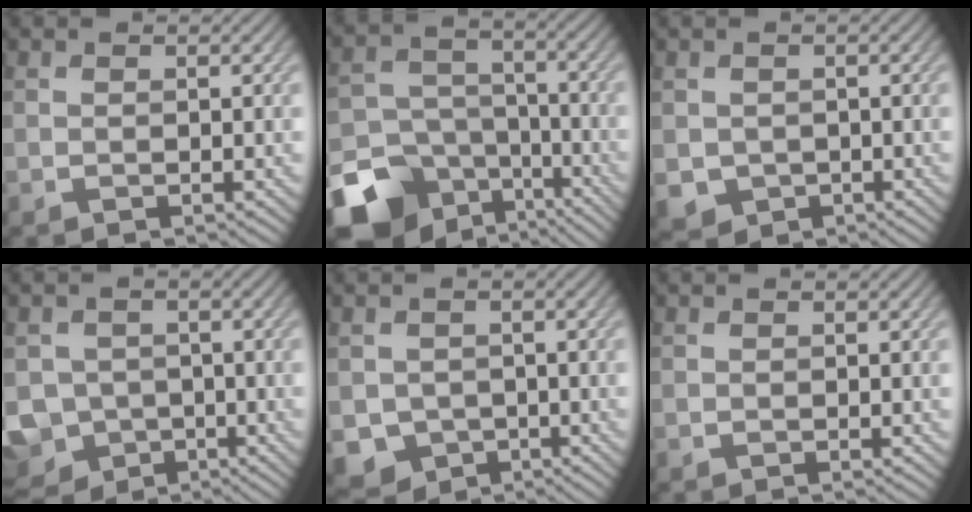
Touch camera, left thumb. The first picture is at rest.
{"total": 15.0, "force": [-9.5, 10.3, 5.5], "torque": [-0.152, -0.046, -0.140]}
{"total": 2.7, "force": [-0.4, 2.6, 0.7], "torque": [-0.033, -0.021, -0.007]}
{"total": 7.4, "force": [-3.1, 6.3, 2.5], "torque": [-0.068, -0.025, -0.061]}
{"total": 4.3, "force": [-1.2, 3.9, 1.4], "torque": [-0.040, -0.023, -0.024]}
{"total": 0.0}